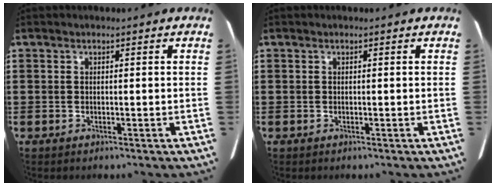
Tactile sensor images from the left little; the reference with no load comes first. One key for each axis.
{"total": 0.0}